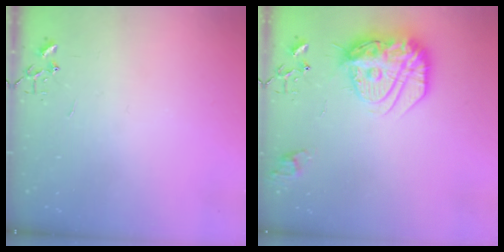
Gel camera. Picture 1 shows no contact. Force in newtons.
{"total": 18.9, "press": 18.8, "slide": 1.8}